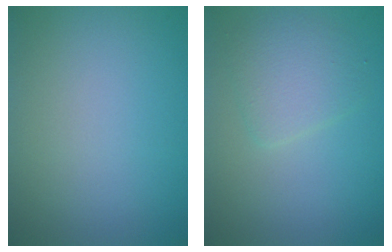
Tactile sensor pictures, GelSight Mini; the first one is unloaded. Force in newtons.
{"total": 2.7, "press": 2.7, "slide": 0.1}